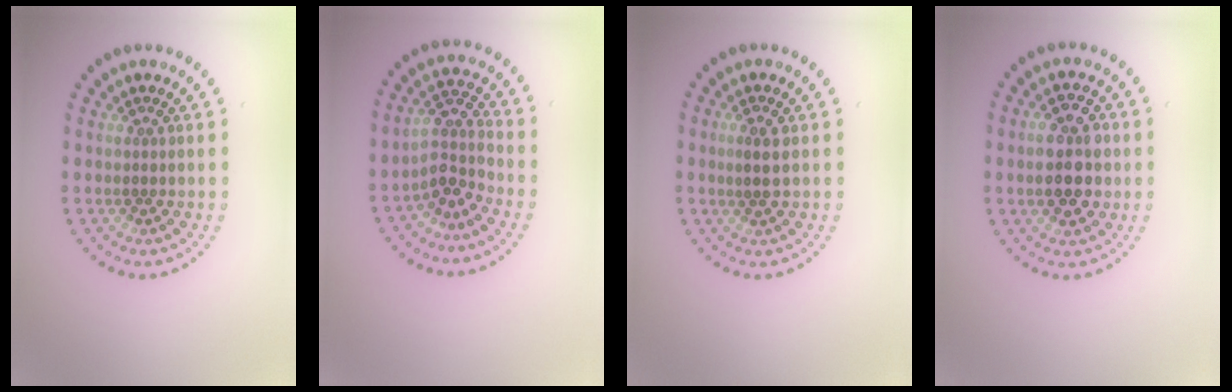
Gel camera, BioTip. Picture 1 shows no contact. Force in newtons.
{"total": 3.0, "press": 2.3, "slide": 1.9}
{"total": 1.9, "press": 1.8, "slide": 0.6}
{"total": 5.0, "press": 5.0, "slide": 0.2}